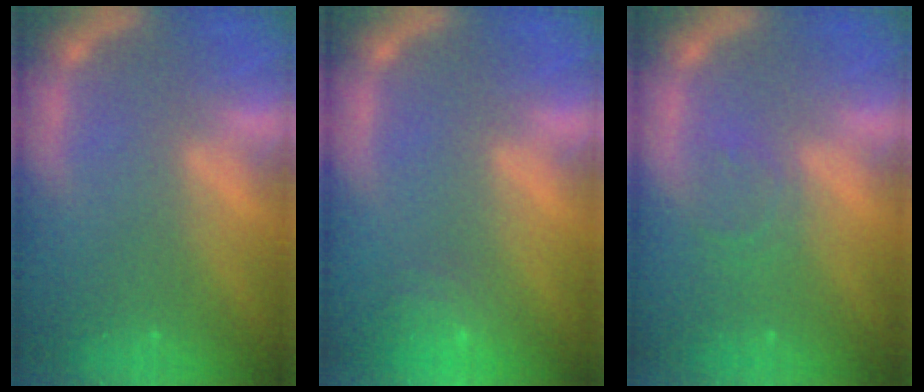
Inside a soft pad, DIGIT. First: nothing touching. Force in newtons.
{"total": 4.0}
{"total": 2.4}